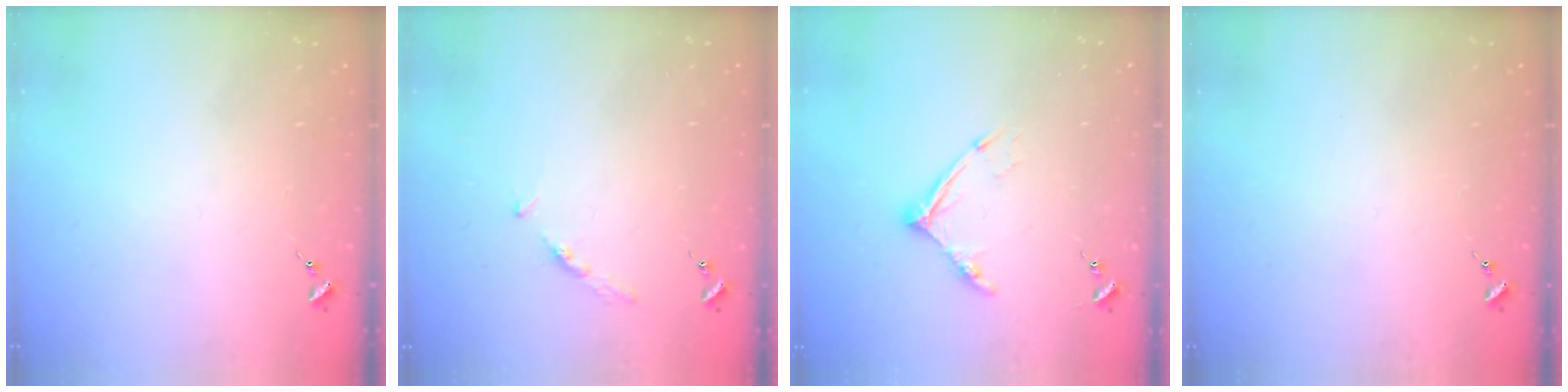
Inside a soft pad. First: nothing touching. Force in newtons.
{"total": 3.5, "press": 3.5, "slide": 0.5}
{"total": 10.5, "press": 10.5, "slide": 1.0}
{"total": 0.0}